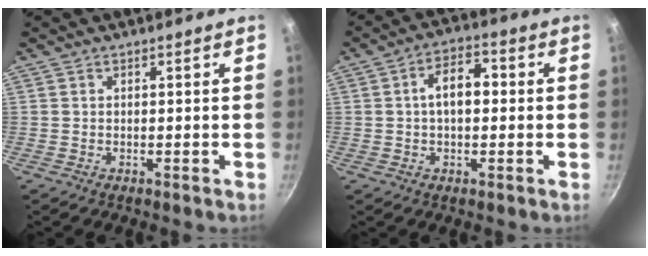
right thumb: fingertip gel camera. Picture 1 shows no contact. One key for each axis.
{"total": 7.2, "fx": 0.5, "fy": 4.1, "fz": 5.9, "tx": -0.090, "ty": 0.023, "tz": 0.000}